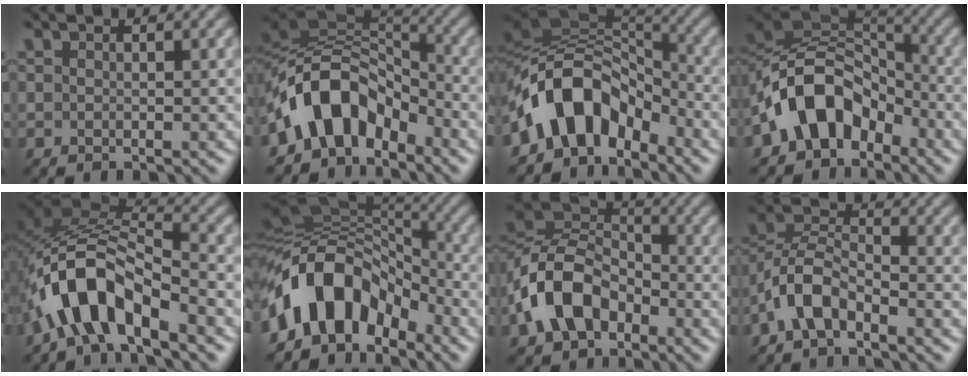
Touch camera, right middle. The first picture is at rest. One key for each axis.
{"total": 8.2, "fx": -4.6, "fy": 4.9, "fz": 4.7, "tx": -0.061, "ty": 0.015, "tz": -0.096}
{"total": 9.0, "fx": -4.9, "fy": 5.4, "fz": 5.4, "tx": -0.071, "ty": 0.018, "tz": -0.101}
{"total": 8.2, "fx": -4.0, "fy": 5.5, "fz": 4.6, "tx": -0.061, "ty": 0.015, "tz": -0.089}
{"total": 8.1, "fx": -4.1, "fy": 3.7, "fz": 5.9, "tx": -0.103, "ty": 0.011, "tz": -0.083}
{"total": 10.6, "fx": -5.0, "fy": 6.5, "fz": 6.8, "tx": -0.111, "ty": 0.028, "tz": -0.105}
{"total": 8.1, "fx": -3.4, "fy": 5.4, "fz": 4.9, "tx": -0.098, "ty": 0.013, "tz": -0.081}
{"total": 4.5, "fx": -2.7, "fy": 2.1, "fz": 3.0, "tx": -0.057, "ty": 0.014, "tz": -0.062}